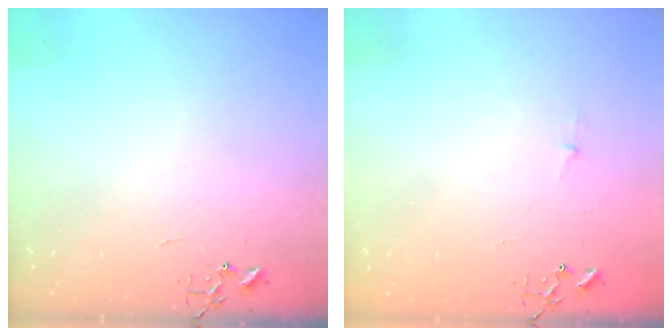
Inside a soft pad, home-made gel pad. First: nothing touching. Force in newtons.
{"total": 3.1, "press": 3.1, "slide": 0.5}